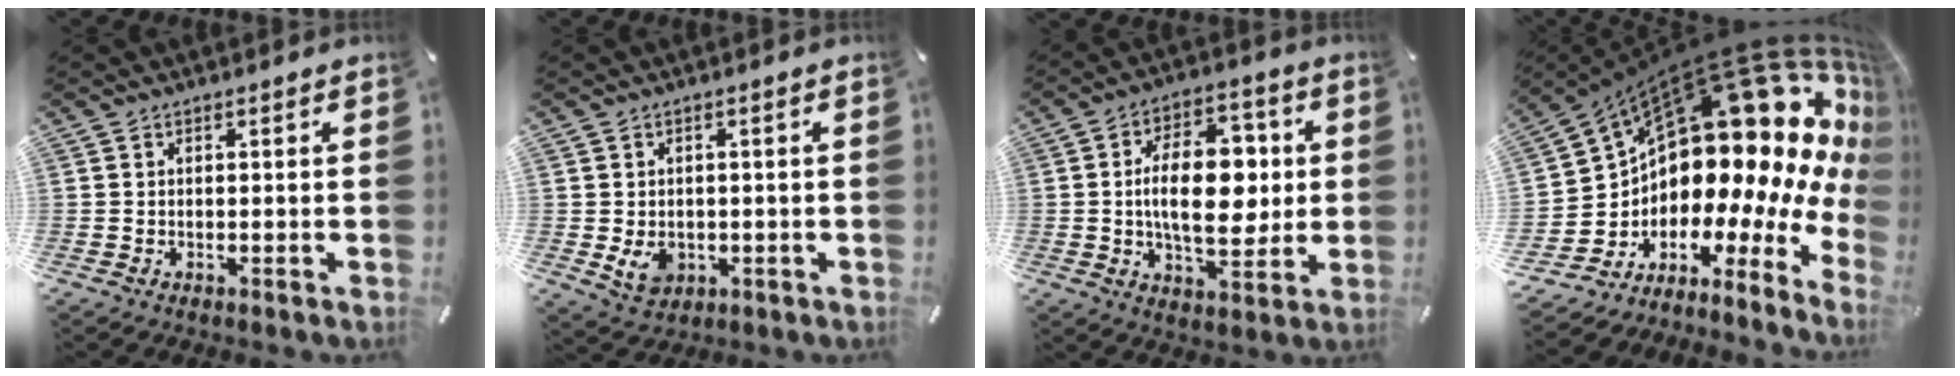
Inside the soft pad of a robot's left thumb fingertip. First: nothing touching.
{"total": 5.1, "force": [-0.7, 4.1, 2.9], "torque": [-0.052, -0.006, -0.015]}
{"total": 17.1, "force": [0.8, 9.8, 14.0], "torque": [-0.226, 0.002, 0.010]}
{"total": 23.3, "force": [10.0, 12.7, 16.8], "torque": [-0.218, -0.146, 0.200]}